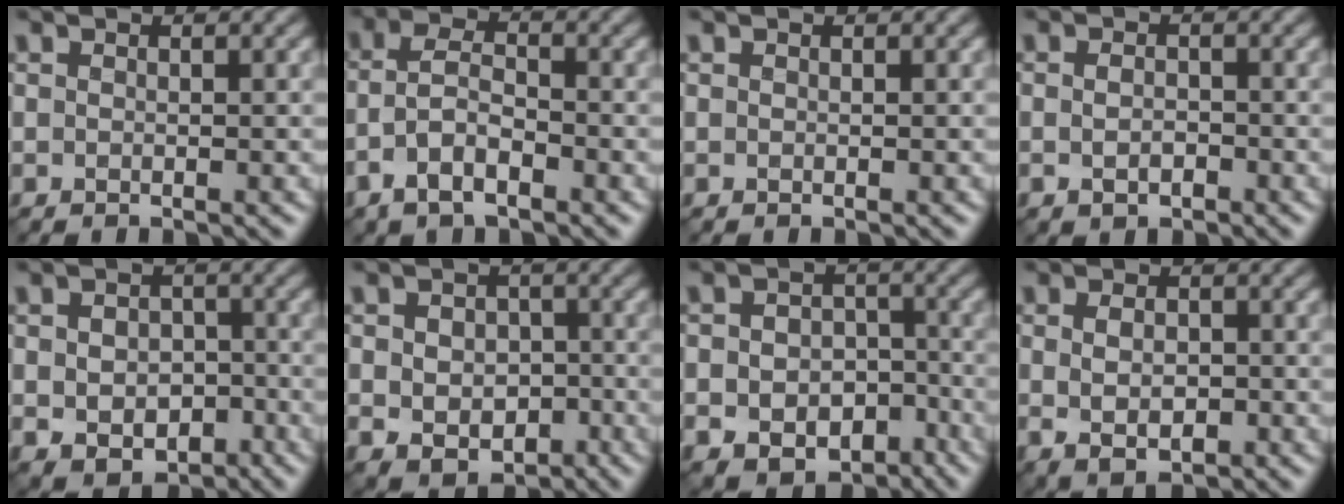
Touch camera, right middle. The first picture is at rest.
{"total": 3.8, "force": [-2.1, 1.5, 2.8], "torque": [-0.056, 0.009, -0.046]}
{"total": 0.0}
{"total": 1.4, "force": [-0.7, 0.8, 1.0], "torque": [-0.018, 0.002, -0.014]}
{"total": 5.2, "force": [-1.7, 3.9, 3.0], "torque": [-0.034, -0.012, -0.024]}
{"total": 5.8, "force": [-1.6, 4.5, 3.2], "torque": [-0.026, -0.016, -0.025]}
{"total": 7.9, "force": [-4.1, 5.7, 3.6], "torque": [-0.041, -0.029, -0.056]}
{"total": 2.7, "force": [-0.4, 1.6, 2.1], "torque": [-0.035, -0.003, -0.001]}